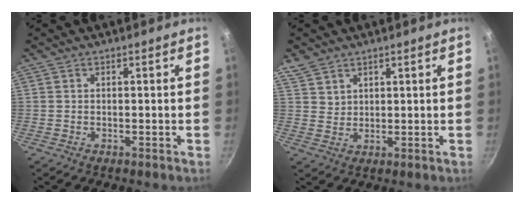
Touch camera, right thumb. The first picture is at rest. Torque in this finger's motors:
{"motor_torque": [-0.66, 0.74, -0.53, 0.51, 0.00]}